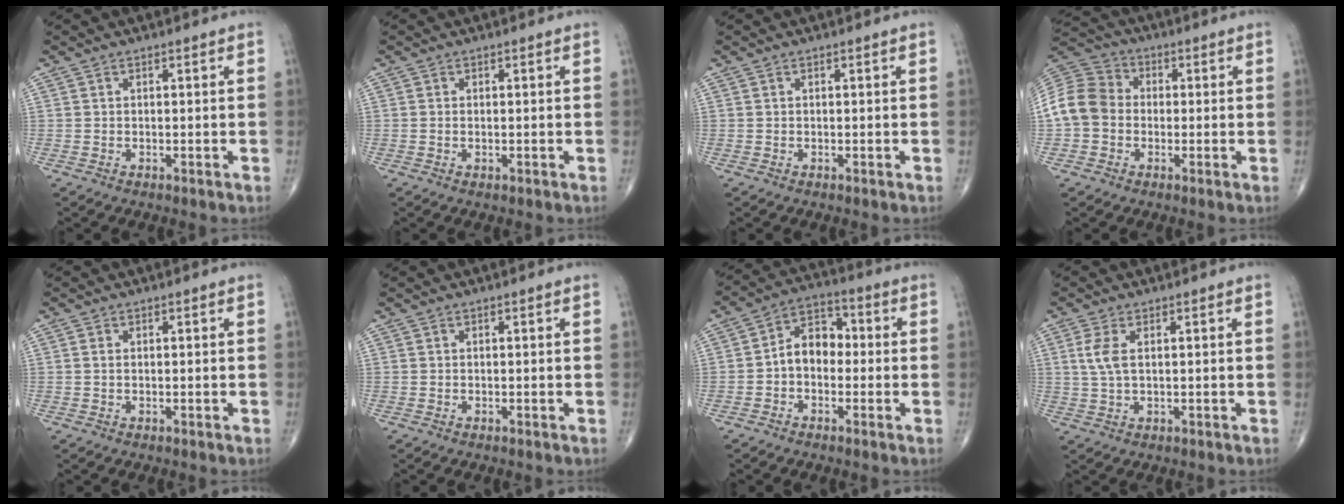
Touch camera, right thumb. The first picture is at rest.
{"total": 0.6, "force": [-0.1, 0.2, 0.5], "torque": [-0.014, -0.002, -0.002]}
{"total": 0.0}
{"total": 10.8, "force": [-1.0, 9.1, 5.8], "torque": [-0.109, 0.033, -0.031]}
{"total": 0.7, "force": [0.2, 0.3, 0.5], "torque": [-0.012, 0.005, 0.005]}
{"total": 0.0}
{"total": 7.8, "force": [-0.9, 5.6, 5.4], "torque": [-0.066, 0.031, -0.032]}
{"total": 4.2, "force": [1.1, 1.8, 3.6], "torque": [-0.089, 0.002, 0.026]}